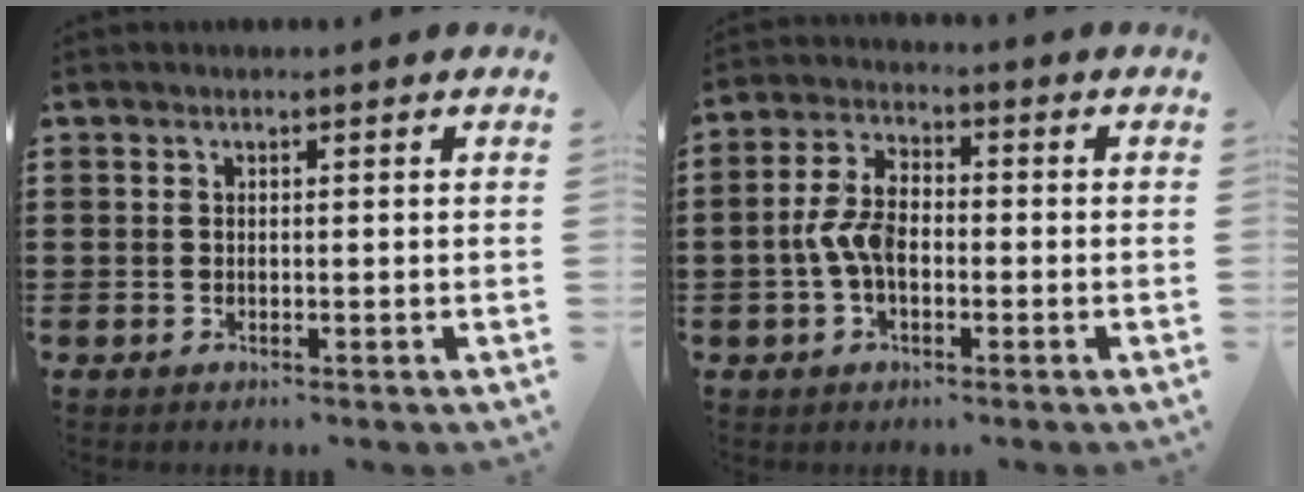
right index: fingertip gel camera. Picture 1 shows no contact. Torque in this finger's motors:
{"motor_torque": [1.59, 0.55, 0.75, 0.16]}